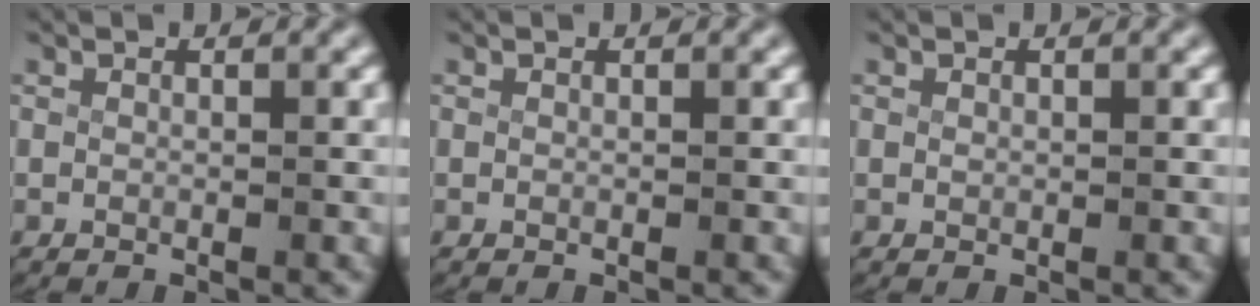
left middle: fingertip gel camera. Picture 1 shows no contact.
{"total": 0.0}
{"total": 0.0}